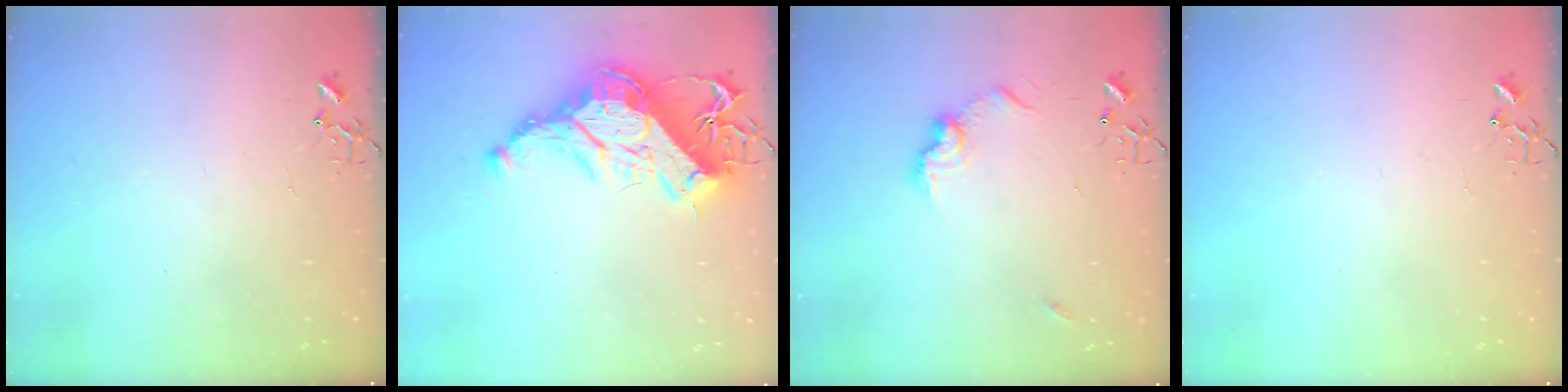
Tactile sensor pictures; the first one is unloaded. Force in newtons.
{"total": 21.4, "press": 21.2, "slide": 2.9}
{"total": 9.4, "press": 9.4, "slide": 0.5}
{"total": 0.0}